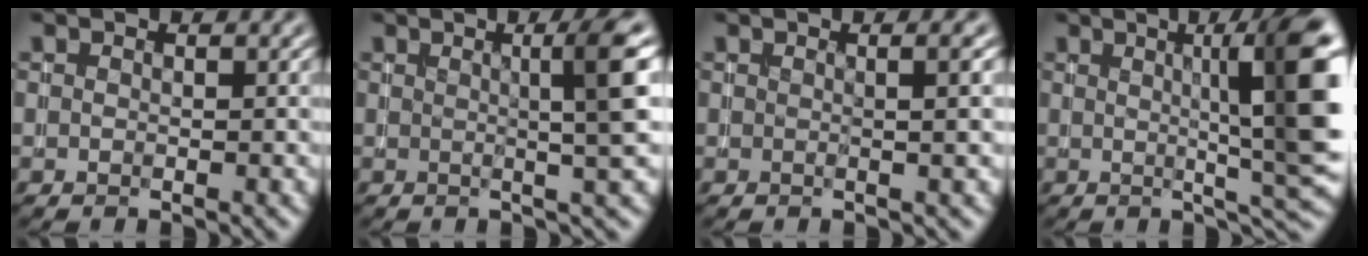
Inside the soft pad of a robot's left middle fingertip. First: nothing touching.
{"total": 5.0, "force": [0.8, 0.6, 4.9], "torque": [-0.064, 0.010, 0.010]}
{"total": 2.7, "force": [0.5, 1.0, 2.4], "torque": [-0.017, 0.007, -0.010]}
{"total": 10.8, "force": [1.8, 1.7, 10.5], "torque": [-0.127, 0.005, 0.026]}